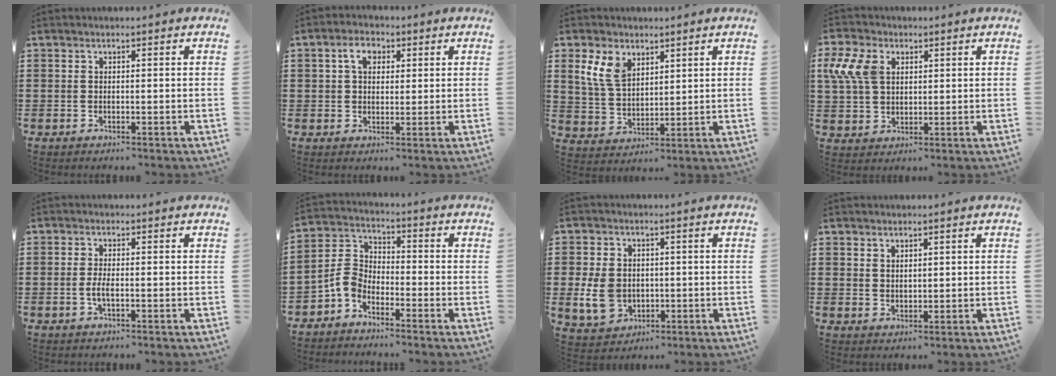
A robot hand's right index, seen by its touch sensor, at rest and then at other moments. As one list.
[{"total": 3.8, "force": [1.2, 2.6, 2.5], "torque": [-0.051, 0.010, 0.017]}, {"total": 6.5, "force": [3.4, 3.9, 3.8], "torque": [-0.106, 0.003, 0.060]}, {"total": 7.0, "force": [2.3, 4.8, 4.6], "torque": [-0.128, 0.009, 0.038]}, {"total": 2.4, "force": [-0.6, 0.7, 2.2], "torque": [-0.046, -0.001, -0.013]}, {"total": 4.5, "force": [-3.1, 2.7, 2.0], "torque": [-0.072, -0.002, -0.070]}, {"total": 7.0, "force": [-0.8, 5.6, 4.2], "torque": [-0.111, 0.005, -0.016]}, {"total": 1.5, "force": [1.4, 0.7, 0.2], "torque": [0.003, -0.003, 0.025]}]